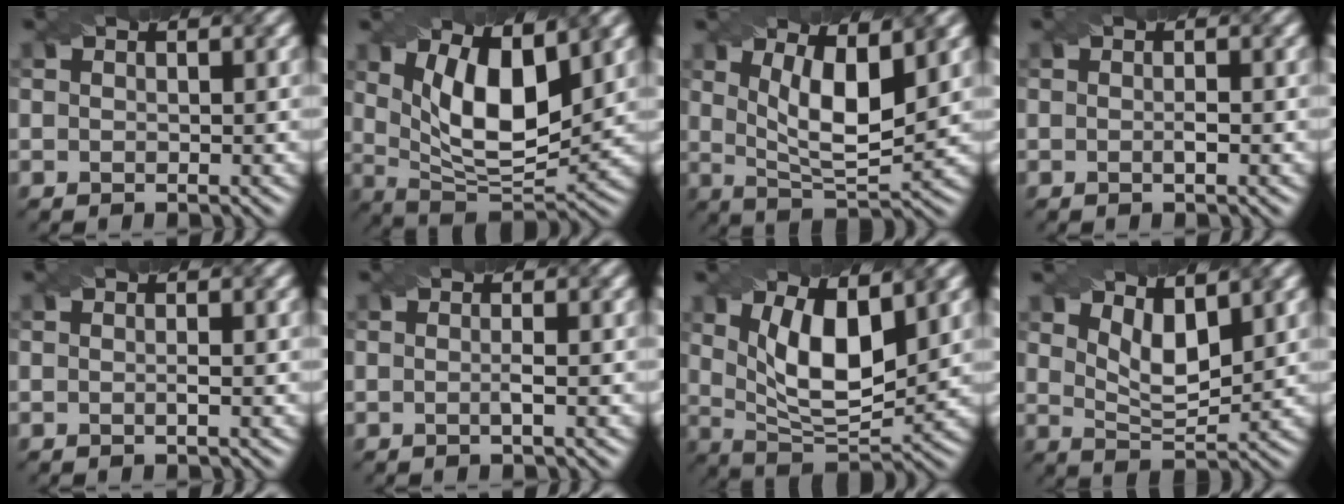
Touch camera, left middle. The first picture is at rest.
{"total": 9.2, "force": [3.1, 3.8, 7.8], "torque": [-0.136, -0.010, 0.051]}
{"total": 6.9, "force": [2.2, 2.3, 6.1], "torque": [-0.106, -0.007, 0.039]}
{"total": 0.7, "force": [-0.3, 0.1, 0.7], "torque": [-0.013, 0.000, -0.003]}
{"total": 0.5, "force": [-0.2, 0.0, 0.4], "torque": [-0.011, -0.003, -0.004]}
{"total": 0.9, "force": [-0.3, 0.1, 0.8], "torque": [-0.016, -0.003, -0.006]}
{"total": 8.3, "force": [2.7, 3.3, 7.1], "torque": [-0.131, -0.006, 0.046]}
{"total": 4.0, "force": [2.1, 1.6, 3.1], "torque": [-0.063, -0.008, 0.037]}